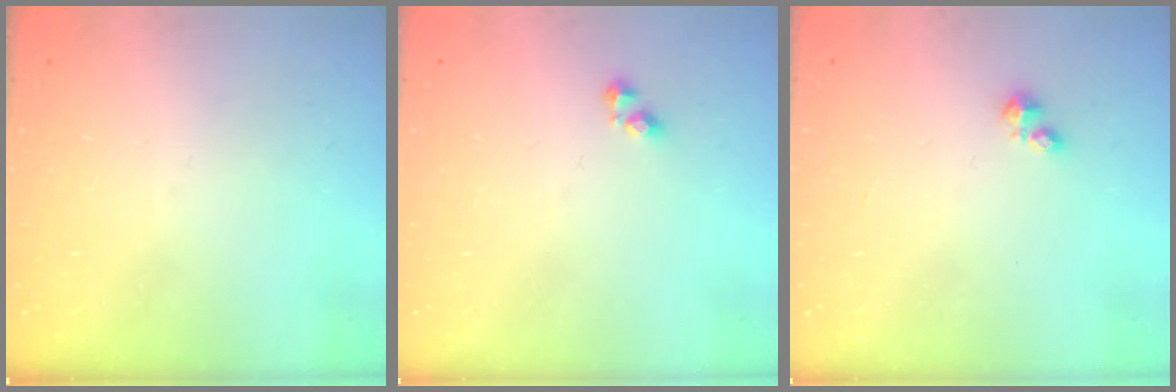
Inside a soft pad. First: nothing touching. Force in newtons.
{"total": 2.7, "press": 2.7, "slide": 0.4}
{"total": 1.1, "press": 1.1, "slide": 0.3}